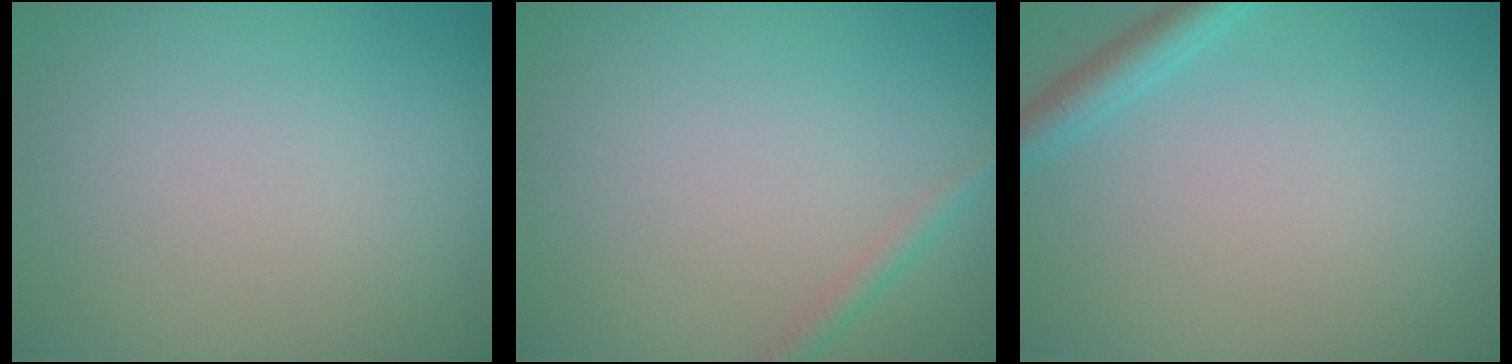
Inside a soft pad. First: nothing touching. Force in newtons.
{"total": 1.2, "press": 1.2, "slide": 0.1}
{"total": 2.0, "press": 2.0, "slide": 0.2}